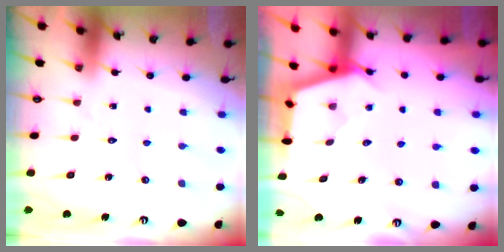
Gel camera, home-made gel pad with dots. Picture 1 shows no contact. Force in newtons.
{"total": 2.8, "press": 2.8, "slide": 0.4}